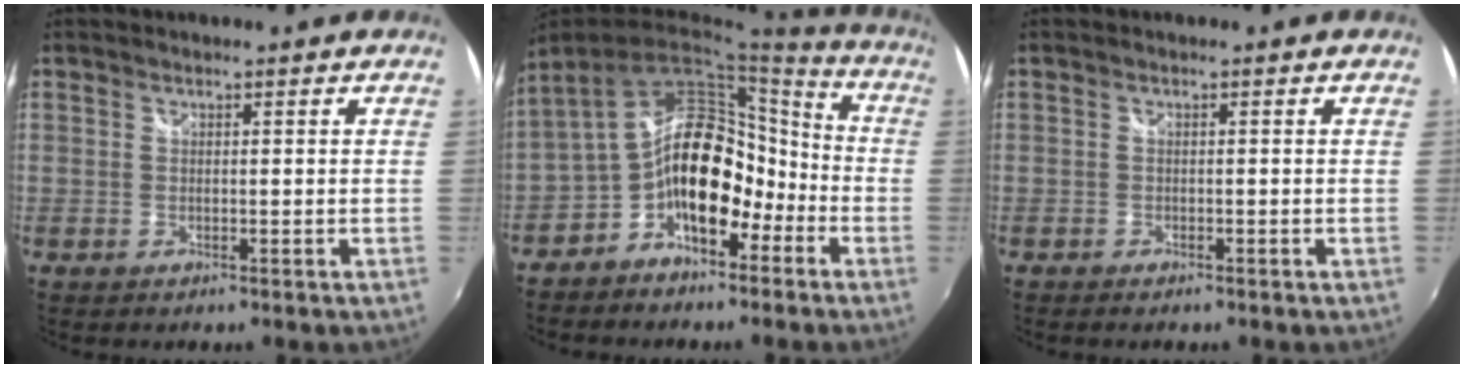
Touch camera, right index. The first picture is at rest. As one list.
[{"total": 13.0, "force": [-6.1, 7.3, 8.9], "torque": [-0.135, 0.033, -0.101]}, {"total": 1.2, "force": [-1.0, 0.5, 0.4], "torque": [-0.012, -0.006, -0.019]}]